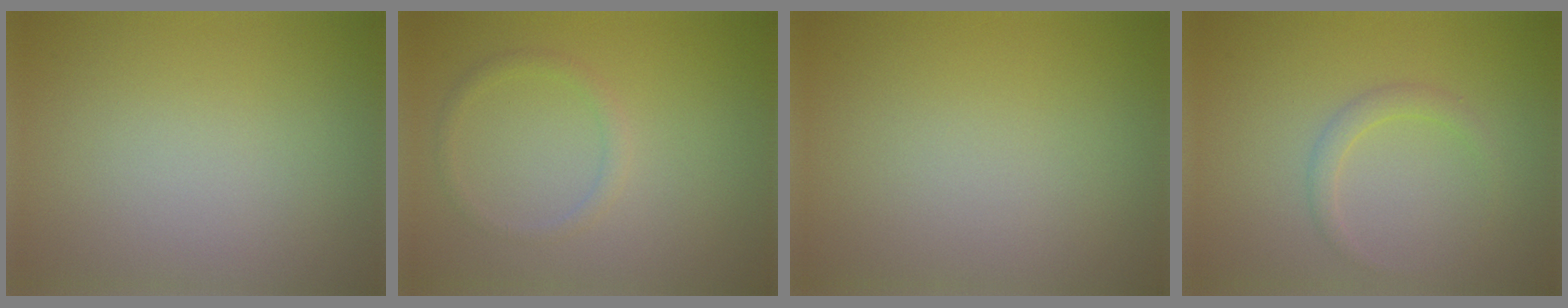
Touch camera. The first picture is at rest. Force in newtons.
{"total": 1.2, "press": 1.2, "slide": 0.2}
{"total": 0.0}
{"total": 1.4, "press": 1.4, "slide": 0.0}